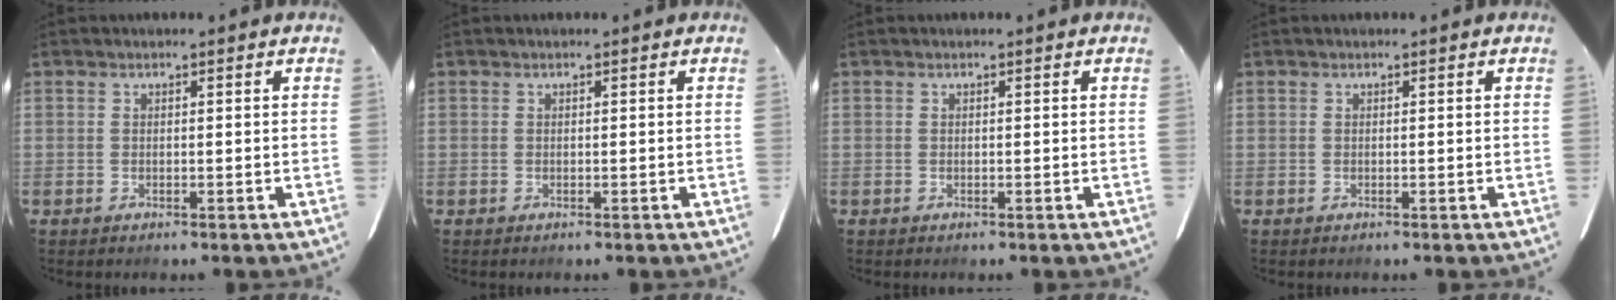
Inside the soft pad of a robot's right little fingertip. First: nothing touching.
{"total": 0.0}
{"total": 0.0}
{"total": 0.0}